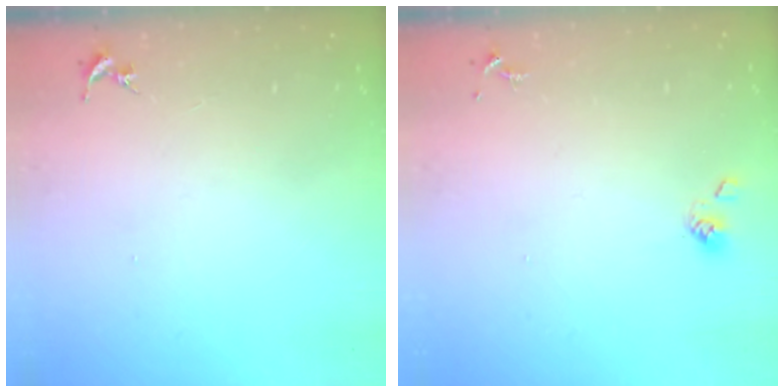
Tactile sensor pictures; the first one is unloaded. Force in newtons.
{"total": 4.4, "press": 3.7, "slide": 2.4}